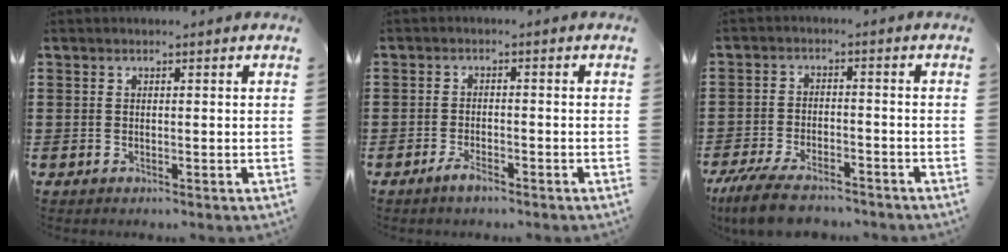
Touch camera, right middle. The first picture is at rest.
{"total": 2.2, "force": [-1.6, 0.5, 1.4], "torque": [-0.032, -0.002, -0.032]}
{"total": 6.2, "force": [-5.2, 1.4, 3.1], "torque": [-0.069, -0.002, -0.101]}